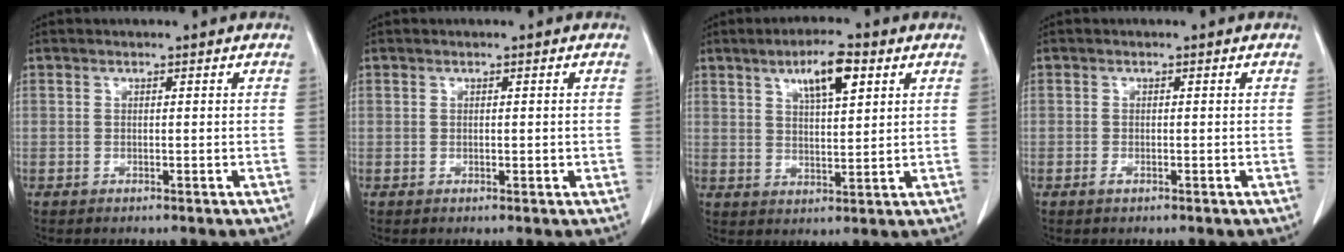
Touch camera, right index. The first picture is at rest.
{"total": 1.4, "force": [-0.1, 0.7, 1.2], "torque": [-0.025, 0.000, 0.001]}
{"total": 8.1, "force": [4.0, 2.4, 6.6], "torque": [-0.119, 0.005, 0.071]}
{"total": 1.2, "force": [-0.6, 0.7, 0.9], "torque": [-0.015, 0.001, -0.007]}